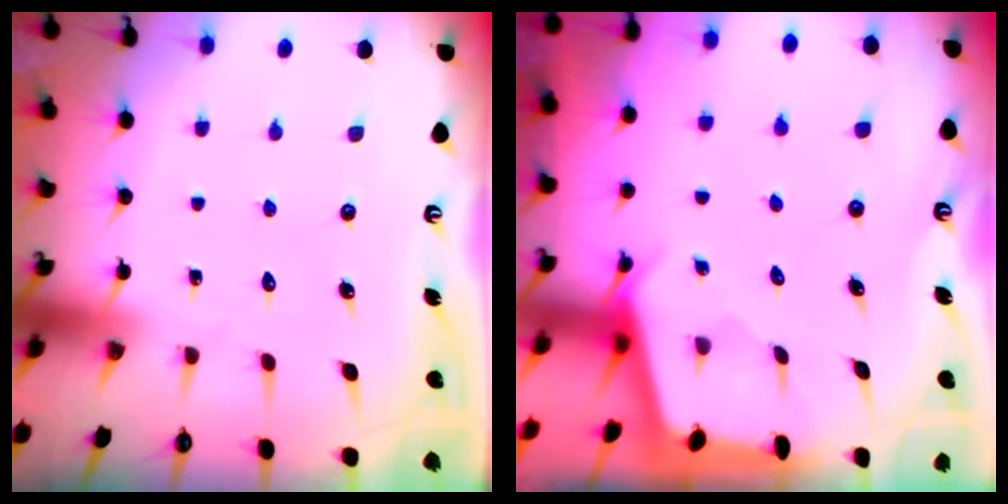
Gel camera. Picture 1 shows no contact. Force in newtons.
{"total": 2.4, "press": 2.4, "slide": 0.3}